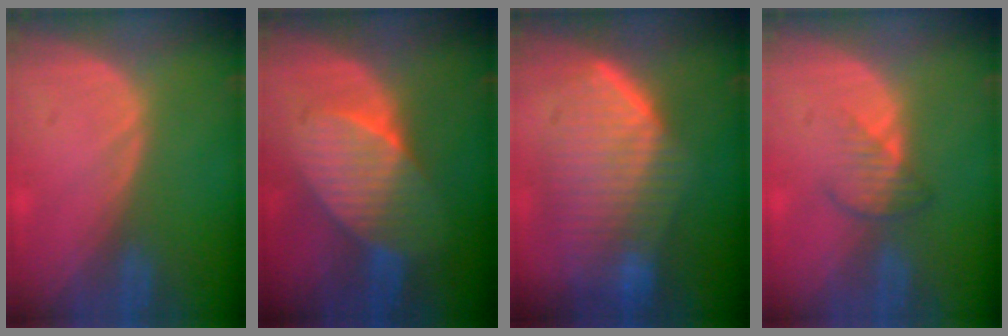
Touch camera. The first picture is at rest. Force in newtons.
{"total": 7.3, "press": 7.3, "slide": 1.0}
{"total": 9.5, "press": 9.1, "slide": 3.0}
{"total": 3.3, "press": 2.9, "slide": 1.4}